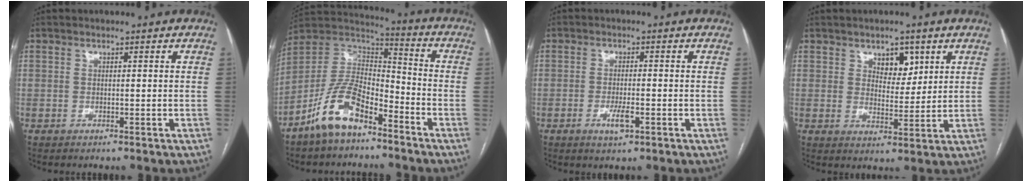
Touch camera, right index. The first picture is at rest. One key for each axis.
{"total": 12.7, "fx": -8.2, "fy": 5.0, "fz": 8.2, "tx": -0.172, "ty": 0.016, "tz": -0.157}
{"total": 3.3, "fx": -1.4, "fy": 0.7, "fz": 2.9, "tx": -0.054, "ty": -0.002, "tz": -0.022}
{"total": 5.1, "fx": 2.8, "fy": 2.9, "fz": 3.2, "tx": -0.042, "ty": 0.002, "tz": 0.045}